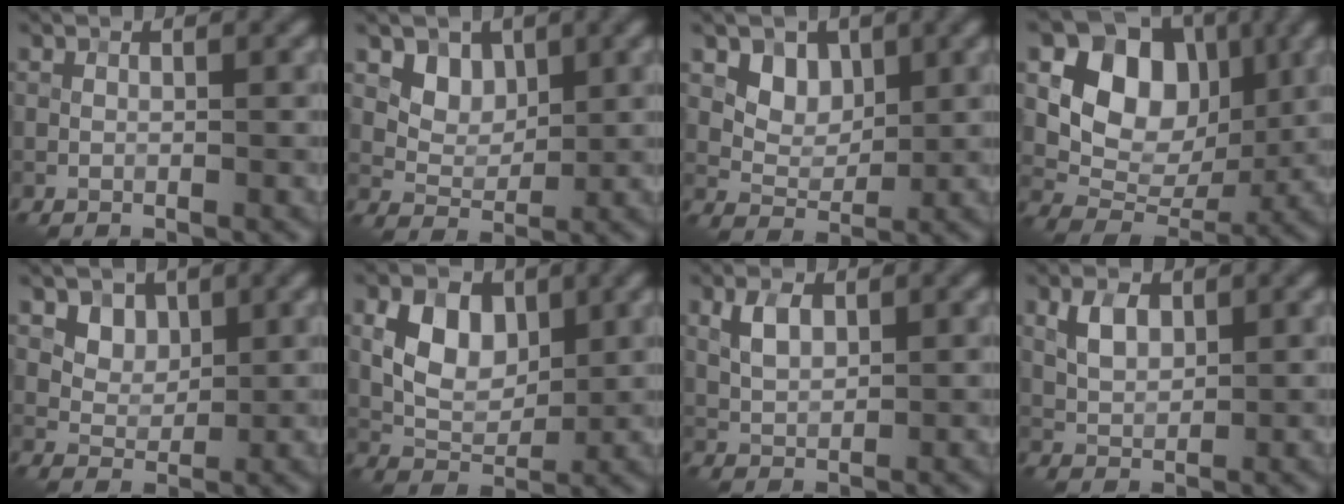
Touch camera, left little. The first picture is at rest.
{"total": 3.2, "force": [1.6, 2.3, 1.4], "torque": [-0.028, -0.022, 0.043]}
{"total": 3.2, "force": [1.5, 2.4, 1.5], "torque": [-0.029, -0.014, 0.033]}
{"total": 9.4, "force": [2.6, 7.1, 5.5], "torque": [-0.072, -0.009, 0.037]}
{"total": 2.6, "force": [1.3, 2.0, 1.1], "torque": [-0.021, -0.019, 0.039]}
{"total": 5.5, "force": [1.5, 3.6, 3.8], "torque": [-0.070, -0.001, 0.025]}
{"total": 2.8, "force": [1.0, 1.7, 2.0], "torque": [-0.042, 0.002, 0.020]}
{"total": 3.0, "force": [1.1, 1.9, 2.1], "torque": [-0.042, 0.002, 0.022]}